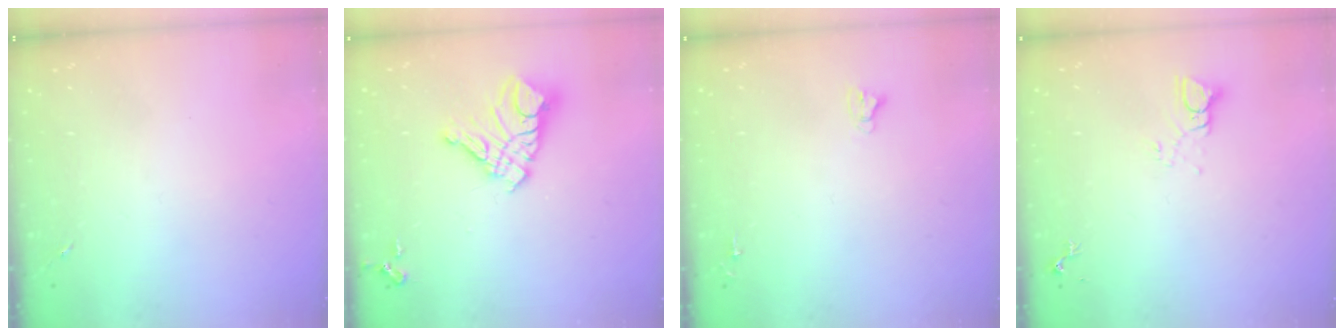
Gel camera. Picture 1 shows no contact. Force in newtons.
{"total": 14.6, "press": 14.5, "slide": 1.6}
{"total": 2.7, "press": 2.7, "slide": 0.2}
{"total": 4.4, "press": 4.4, "slide": 0.3}